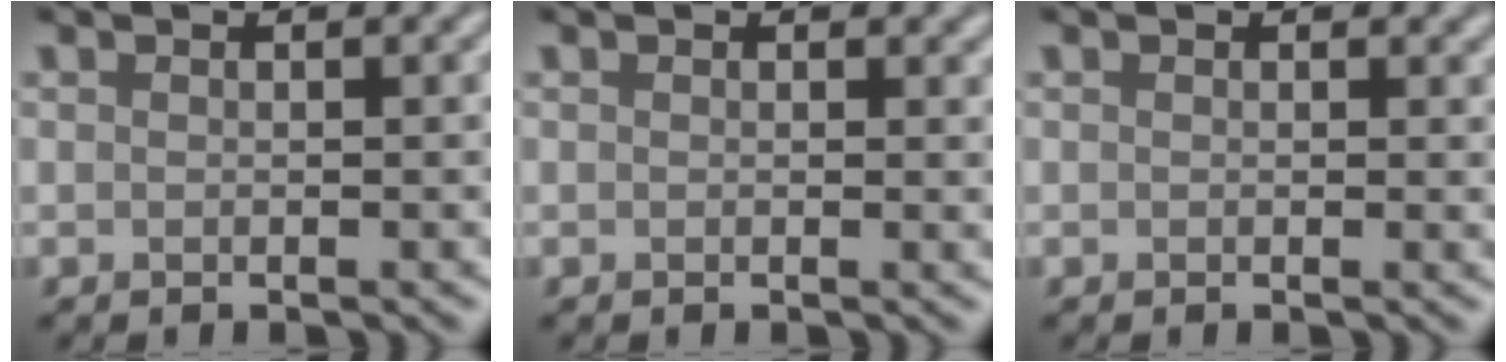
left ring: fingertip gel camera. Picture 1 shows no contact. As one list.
[{"total": 0.6, "force": [0.3, 0.3, 0.4], "torque": [-0.002, -0.003, 0.004]}, {"total": 0.6, "force": [0.3, 0.3, 0.4], "torque": [-0.003, -0.003, 0.003]}]